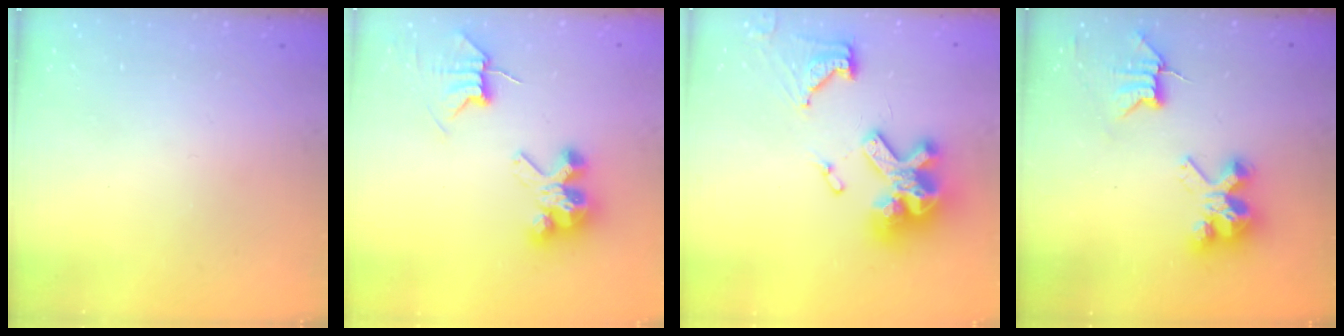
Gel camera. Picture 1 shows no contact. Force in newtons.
{"total": 7.6, "press": 7.6, "slide": 0.8}
{"total": 20.2, "press": 20.1, "slide": 2.1}
{"total": 8.0, "press": 8.0, "slide": 0.5}